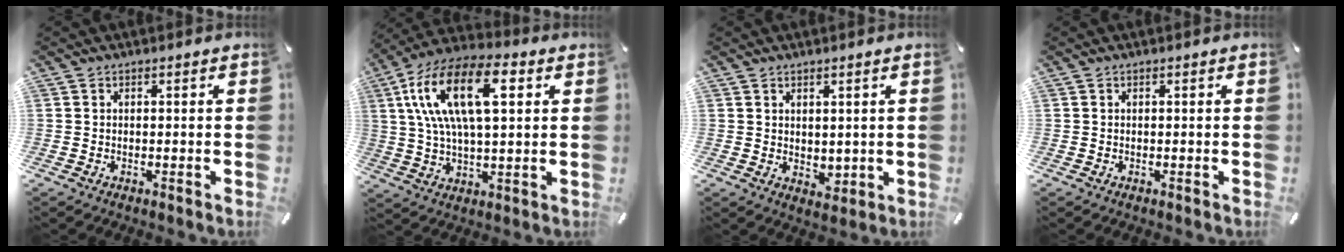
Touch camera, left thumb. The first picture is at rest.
{"total": 18.7, "force": [6.4, 9.0, 15.1], "torque": [-0.314, 0.002, 0.101]}
{"total": 2.7, "force": [1.4, 2.2, 0.9], "torque": [-0.002, -0.006, 0.025]}
{"total": 0.0}